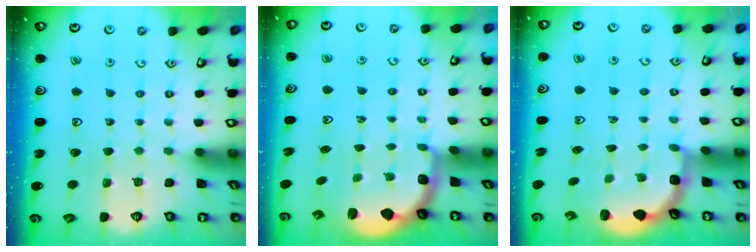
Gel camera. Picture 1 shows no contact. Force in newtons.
{"total": 2.5, "press": 1.3, "slide": 2.1}
{"total": 2.9, "press": 2.5, "slide": 1.4}